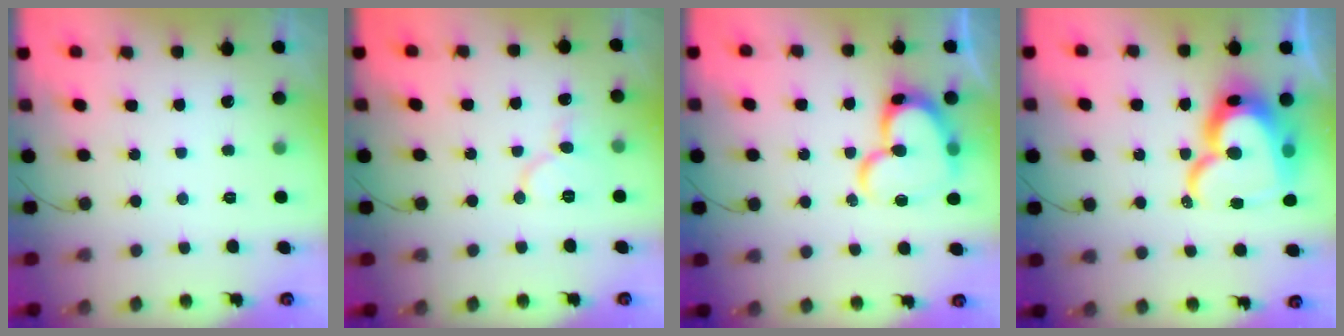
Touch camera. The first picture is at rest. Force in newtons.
{"total": 8.4, "press": 8.3, "slide": 0.9}
{"total": 17.2, "press": 17.1, "slide": 1.9}
{"total": 23.0, "press": 23.0, "slide": 1.9}